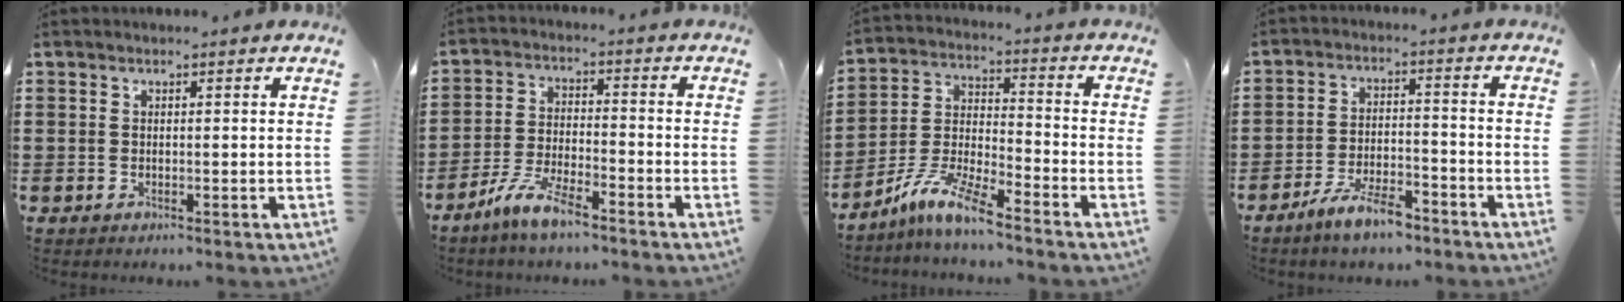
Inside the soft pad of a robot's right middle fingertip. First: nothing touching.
{"total": 6.4, "force": [-5.3, 1.0, 3.5], "torque": [-0.089, -0.006, -0.105]}
{"total": 8.7, "force": [-7.4, 0.6, 4.5], "torque": [-0.108, -0.004, -0.151]}
{"total": 6.9, "force": [-5.5, 1.8, 3.7], "torque": [-0.077, 0.002, -0.104]}